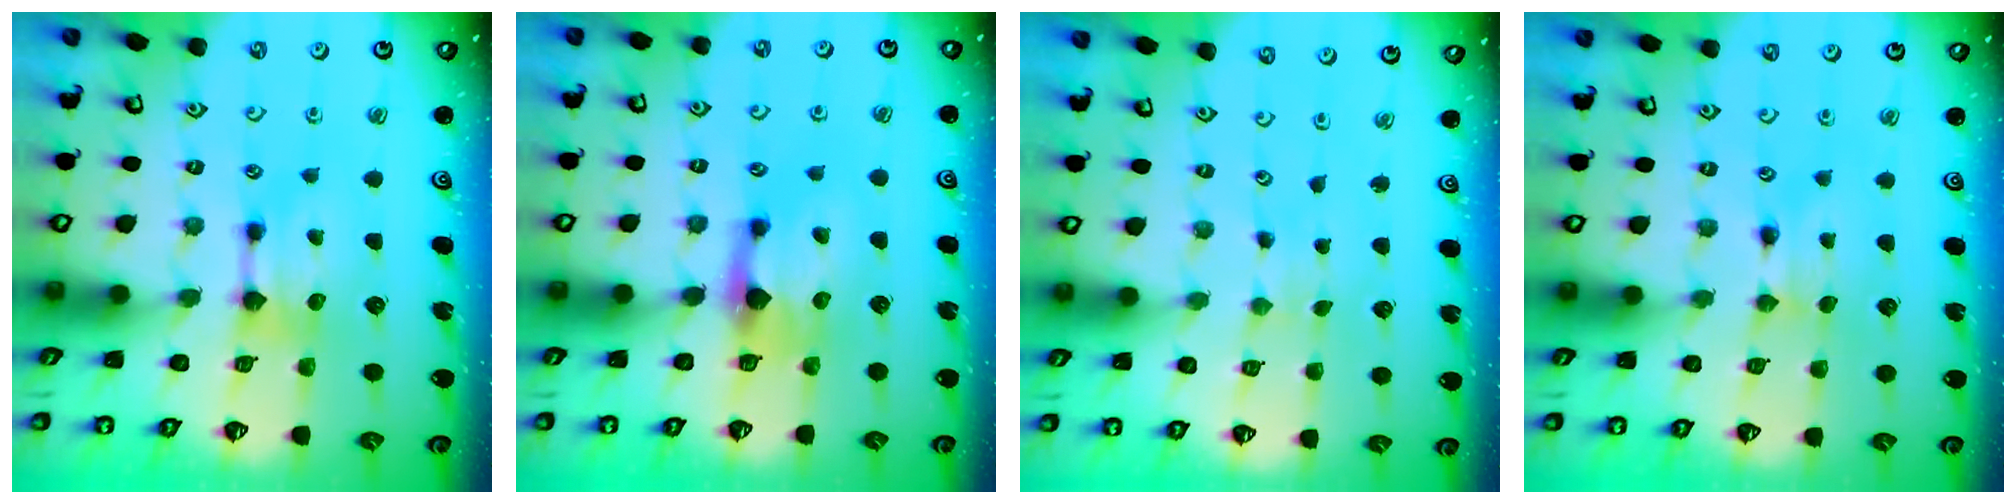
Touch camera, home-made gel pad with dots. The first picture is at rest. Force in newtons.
{"total": 1.6, "press": 1.2, "slide": 1.1}
{"total": 3.6, "press": 3.6, "slide": 0.1}
{"total": 0.0}